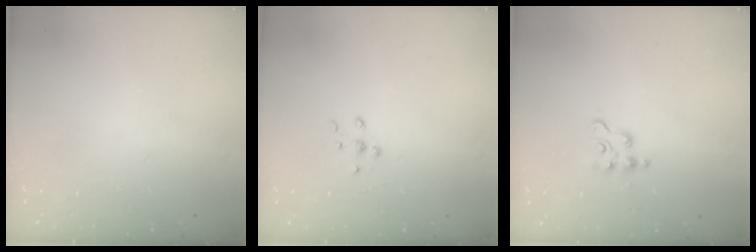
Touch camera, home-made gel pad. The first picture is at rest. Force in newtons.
{"total": 6.8, "press": 6.8, "slide": 0.9}
{"total": 3.8, "press": 3.8, "slide": 0.5}